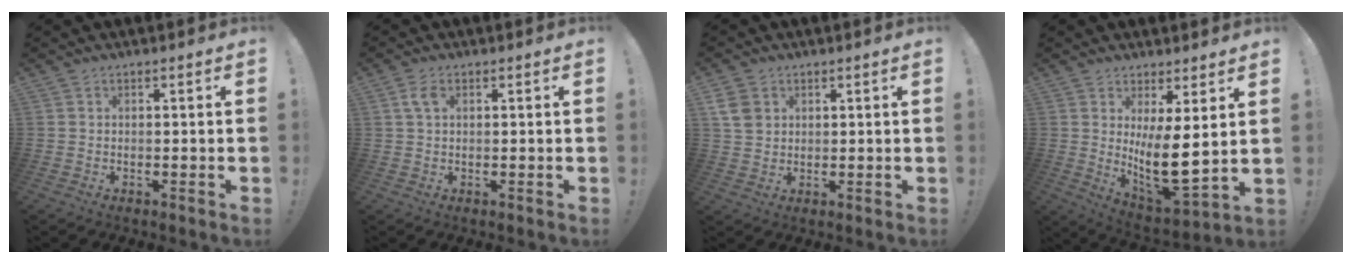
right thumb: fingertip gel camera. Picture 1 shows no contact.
{"total": 3.5, "force": [1.2, 1.8, 2.8], "torque": [-0.049, 0.002, 0.022]}
{"total": 6.7, "force": [2.4, 5.4, 3.1], "torque": [-0.052, -0.002, 0.050]}
{"total": 12.0, "force": [2.0, 3.9, 11.2], "torque": [-0.183, -0.047, 0.041]}